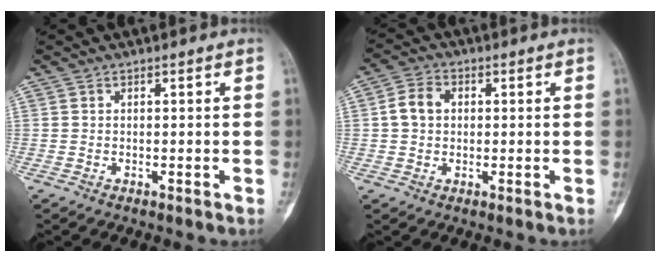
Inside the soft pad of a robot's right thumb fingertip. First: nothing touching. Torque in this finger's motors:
{"motor_torque": [0.05, 0.04, 0.02, -0.03, 0.01]}